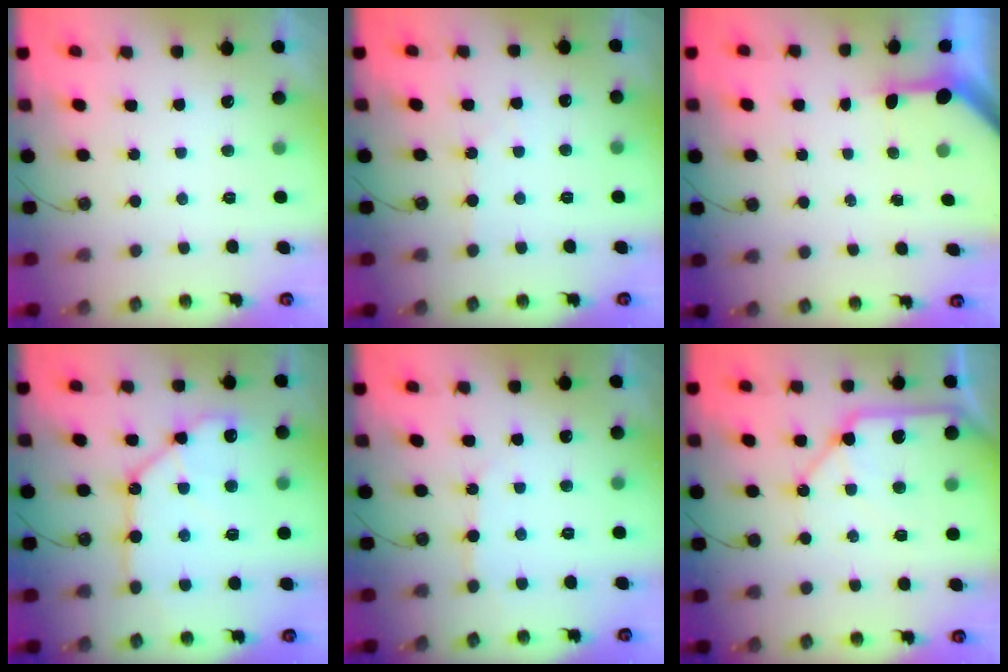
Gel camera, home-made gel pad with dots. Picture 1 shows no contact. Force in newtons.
{"total": 2.9, "press": 2.8, "slide": 0.5}
{"total": 3.3, "press": 3.3, "slide": 0.2}
{"total": 13.2, "press": 13.1, "slide": 1.9}
{"total": 4.1, "press": 4.0, "slide": 0.3}
{"total": 11.8, "press": 11.7, "slide": 1.4}